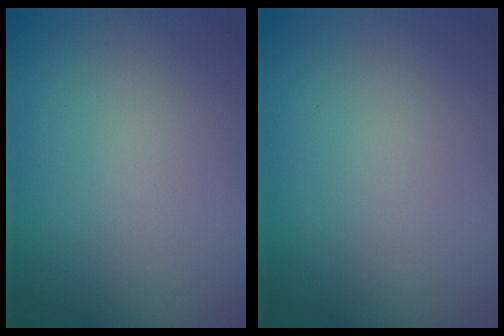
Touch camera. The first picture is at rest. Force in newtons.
{"total": 0.0}